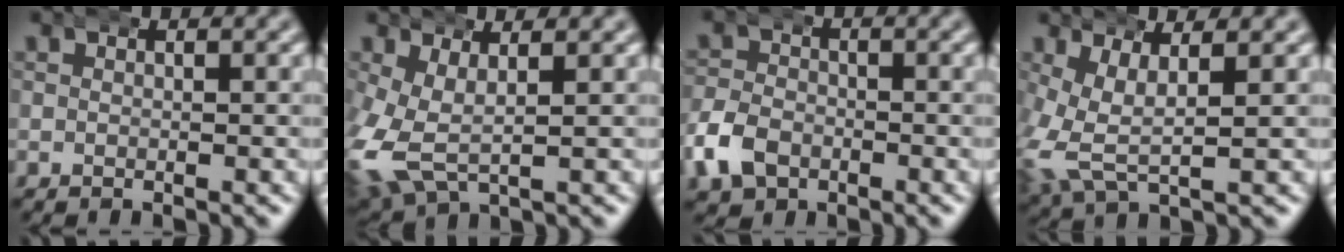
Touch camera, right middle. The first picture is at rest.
{"total": 6.3, "force": [-0.7, 4.9, 3.8], "torque": [-0.128, -0.033, 0.002]}
{"total": 3.9, "force": [-1.7, 3.1, 1.6], "torque": [-0.041, 0.000, -0.035]}
{"total": 5.2, "force": [0.0, 3.5, 3.9], "torque": [-0.107, -0.026, 0.013]}